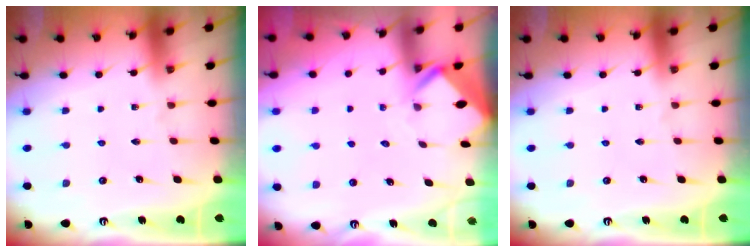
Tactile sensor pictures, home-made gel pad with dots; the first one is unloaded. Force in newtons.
{"total": 2.6, "press": 2.6, "slide": 0.1}
{"total": 0.0}